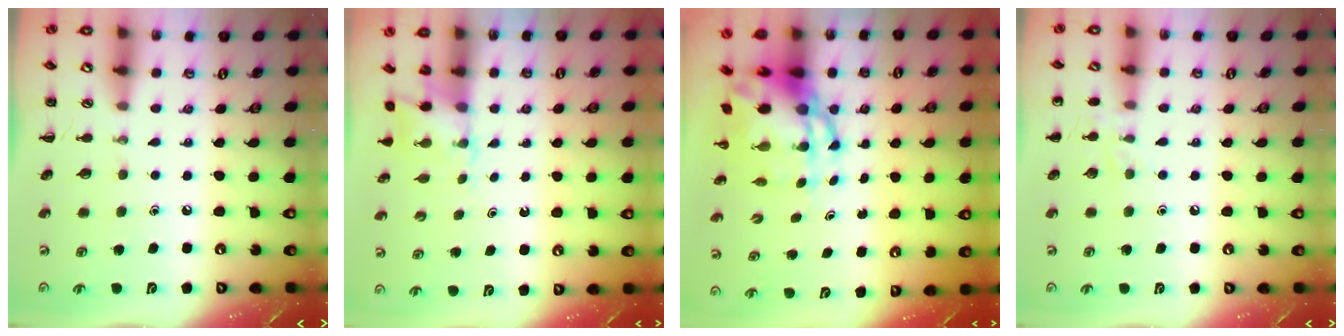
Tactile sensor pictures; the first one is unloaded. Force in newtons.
{"total": 2.6, "press": 2.5, "slide": 0.6}
{"total": 8.4, "press": 8.1, "slide": 2.1}
{"total": 5.9, "press": 5.7, "slide": 1.5}